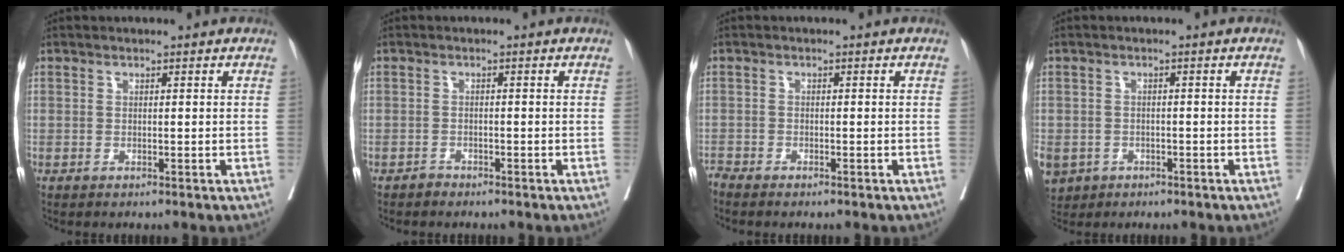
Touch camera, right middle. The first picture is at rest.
{"total": 0.7, "force": [-0.7, 0.3, -0.1], "torque": [0.001, 0.001, -0.014]}
{"total": 1.8, "force": [-1.7, 0.2, 0.5], "torque": [-0.009, -0.003, -0.027]}
{"total": 8.8, "force": [-4.0, 7.3, 3.1], "torque": [-0.092, -0.001, -0.054]}